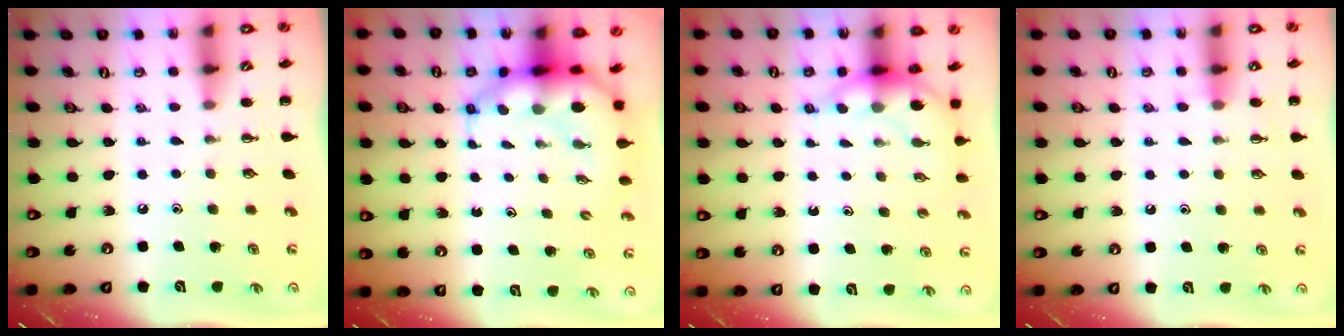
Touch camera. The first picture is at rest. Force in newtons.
{"total": 8.5, "press": 7.9, "slide": 3.0}
{"total": 4.3, "press": 4.3, "slide": 0.3}
{"total": 5.6, "press": 5.2, "slide": 2.2}